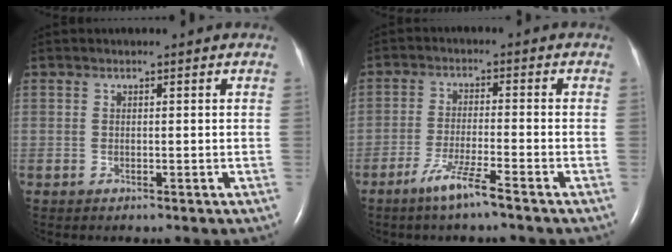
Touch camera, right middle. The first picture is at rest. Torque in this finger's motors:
{"motor_torque": [0.69, -0.66, 0.36, 0.10]}